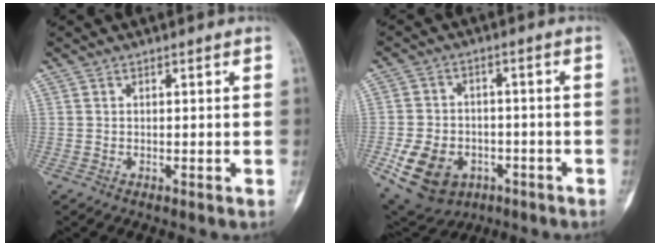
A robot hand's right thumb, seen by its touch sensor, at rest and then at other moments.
{"total": 12.8, "force": [-4.9, 9.4, 7.1], "torque": [-0.116, 0.021, -0.071]}